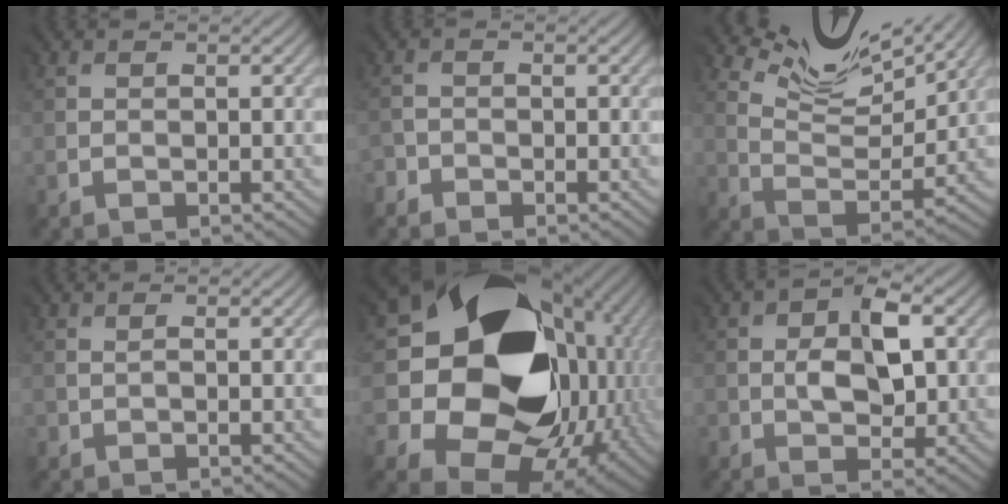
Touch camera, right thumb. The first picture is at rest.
{"total": 1.8, "force": [-1.7, 0.6, -0.5], "torque": [0.012, -0.001, -0.035]}
{"total": 10.1, "force": [9.0, 2.2, 4.2], "torque": [-0.091, -0.011, 0.145]}
{"total": 0.0}
{"total": 20.2, "force": [2.4, 16.6, 11.3], "torque": [-0.255, -0.042, 0.090]}
{"total": 5.2, "force": [0.0, 3.1, 4.2], "torque": [-0.074, 0.003, -0.006]}